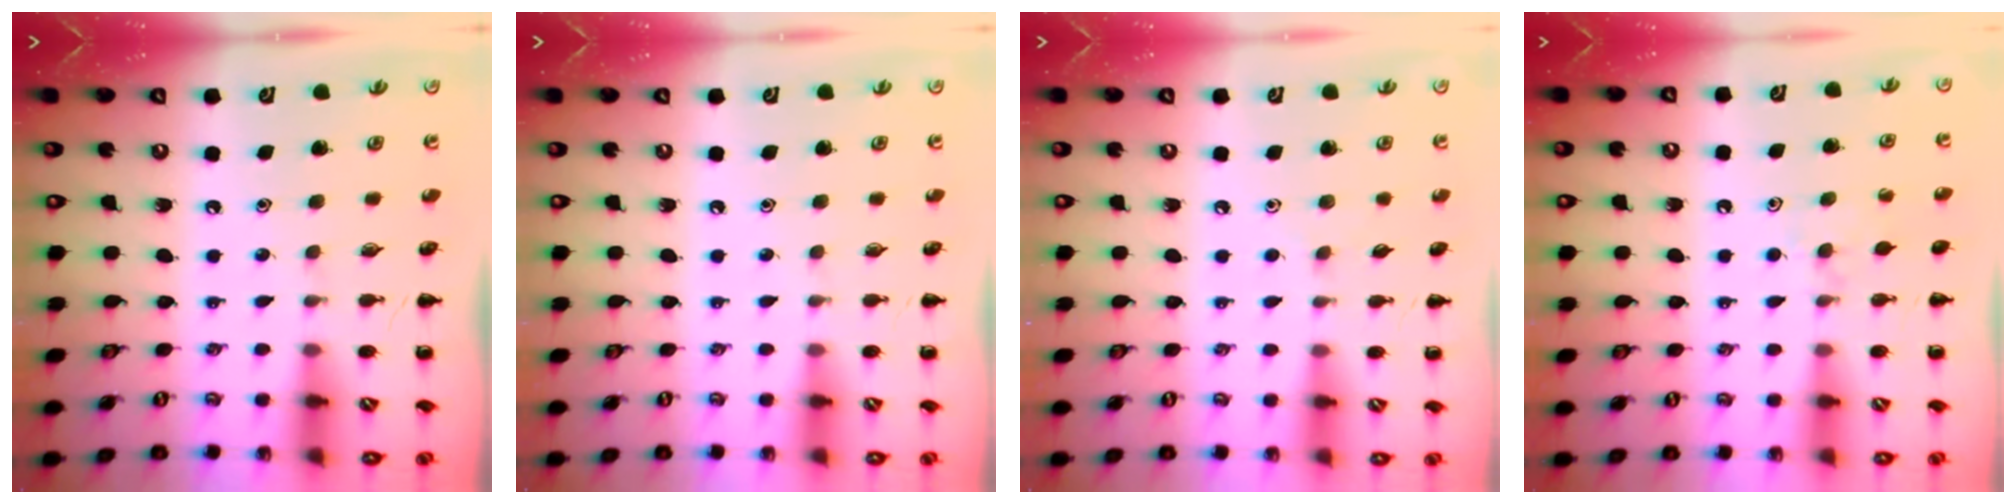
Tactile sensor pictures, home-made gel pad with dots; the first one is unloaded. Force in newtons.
{"total": 0.0}
{"total": 3.5, "press": 3.3, "slide": 1.2}
{"total": 4.8, "press": 4.5, "slide": 1.7}